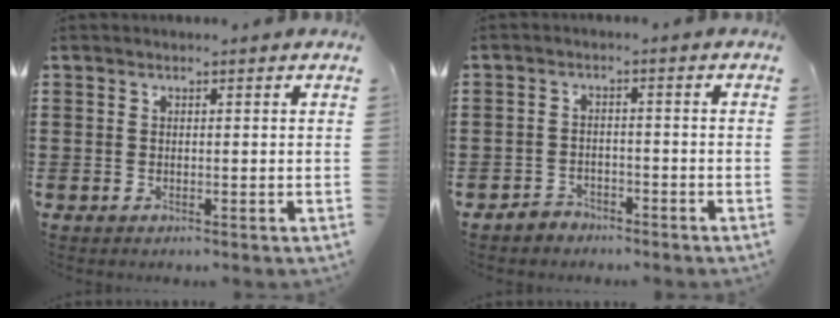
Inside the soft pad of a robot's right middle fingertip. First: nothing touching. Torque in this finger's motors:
{"motor_torque": [0.25, 0.06, -0.20, -0.06]}